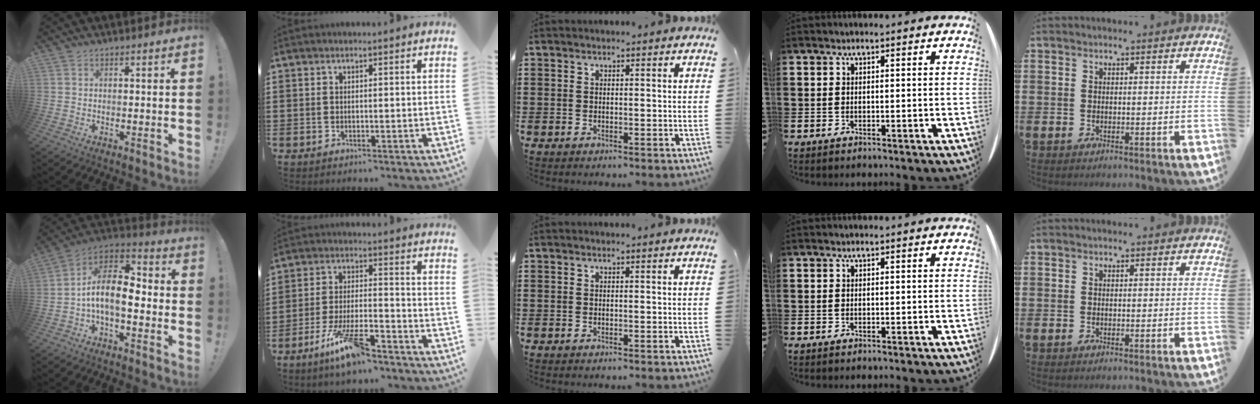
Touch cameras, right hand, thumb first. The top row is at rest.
{"thumb": {"total": 13.5, "force": [-1.6, 6.8, 11.6], "torque": [-0.225, 0.010, -0.026]}, "index": {"total": 9.7, "force": [-6.7, 2.0, 6.8], "torque": [-0.141, 0.004, -0.125]}}